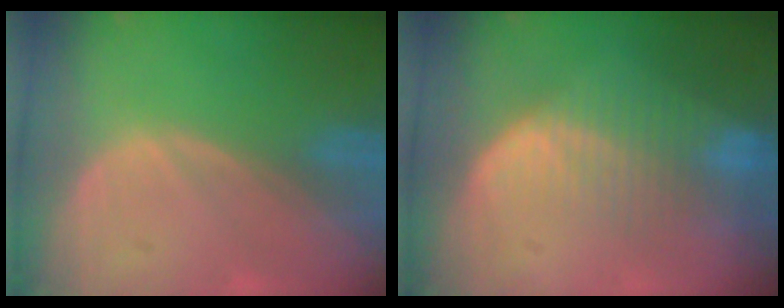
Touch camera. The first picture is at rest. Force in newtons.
{"total": 8.0, "press": 7.0, "slide": 3.8}